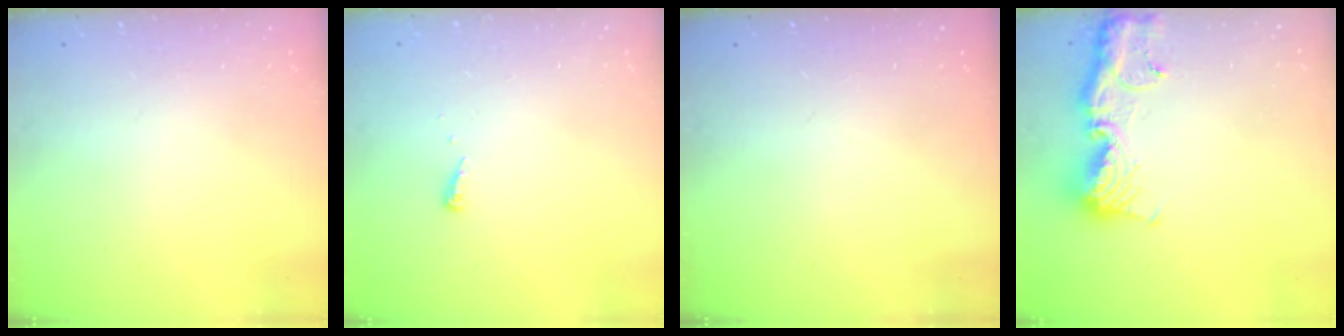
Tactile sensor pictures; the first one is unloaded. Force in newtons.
{"total": 3.9, "press": 3.9, "slide": 0.5}
{"total": 0.0}
{"total": 13.2, "press": 13.1, "slide": 1.3}